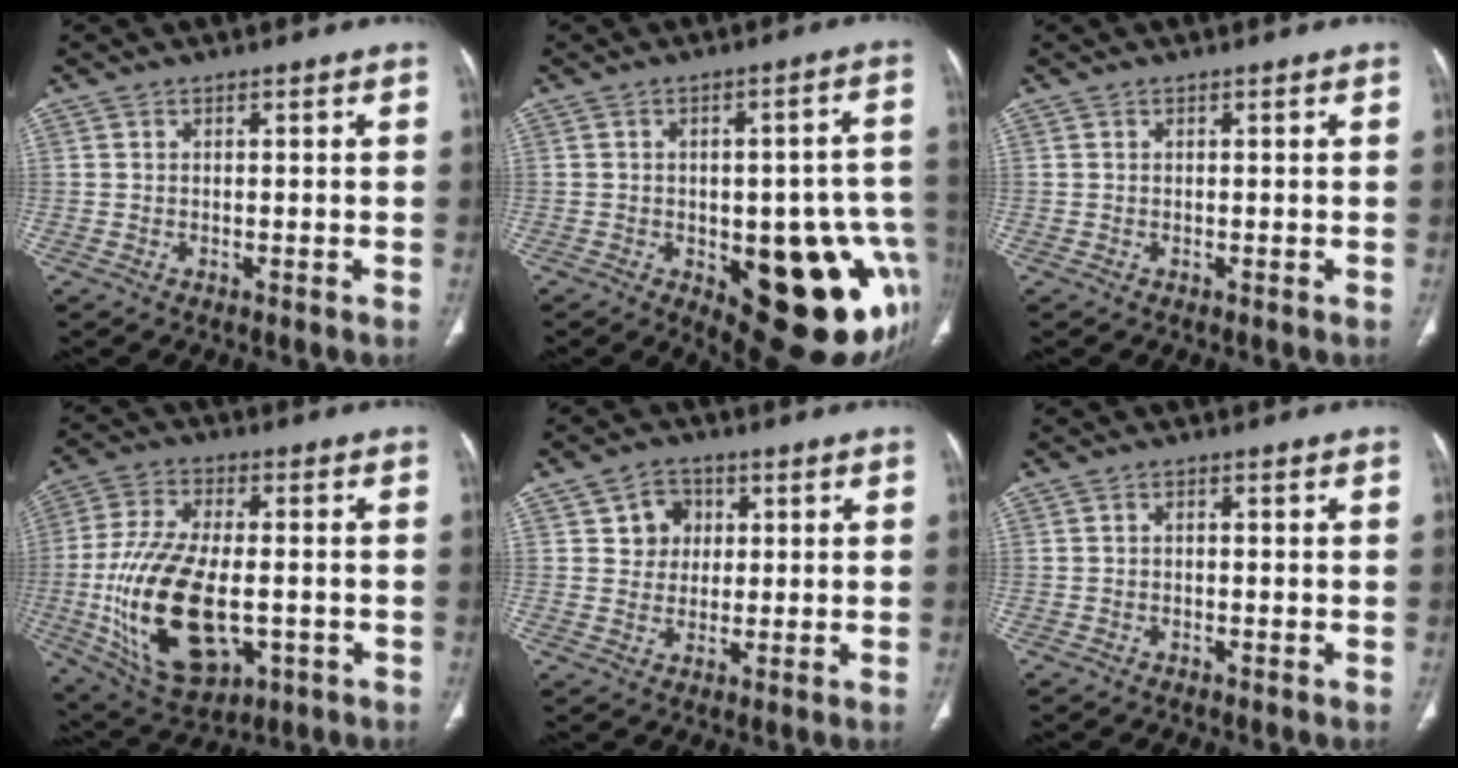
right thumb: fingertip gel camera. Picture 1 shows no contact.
{"total": 23.9, "force": [-7.7, 10.0, 20.2], "torque": [-0.178, 0.022, -0.075]}
{"total": 0.0}
{"total": 21.4, "force": [-3.8, 11.2, 17.8], "torque": [-0.349, -0.002, -0.046]}
{"total": 6.0, "force": [1.7, 5.3, 2.1], "torque": [-0.003, 0.000, 0.026]}
{"total": 0.7, "force": [-0.2, 0.5, 0.4], "torque": [-0.005, 0.002, -0.007]}